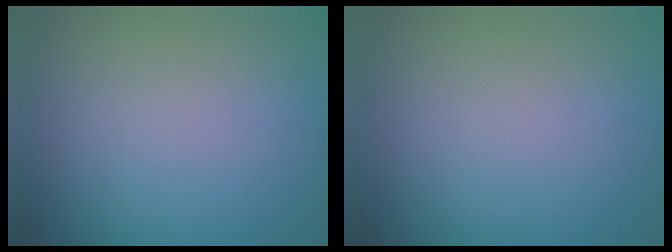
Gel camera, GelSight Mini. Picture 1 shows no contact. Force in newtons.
{"total": 0.0}